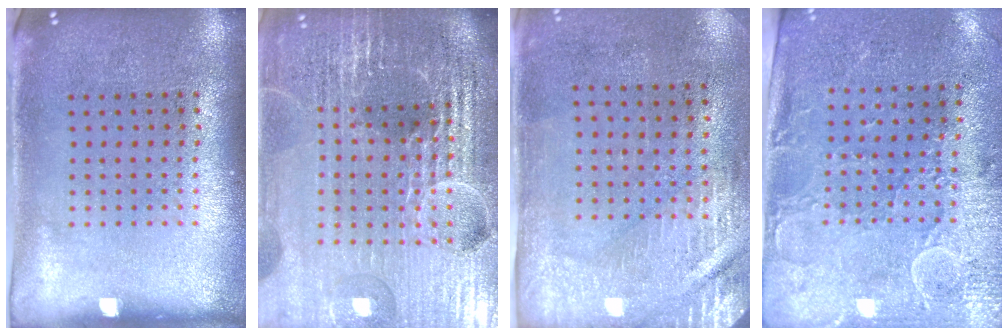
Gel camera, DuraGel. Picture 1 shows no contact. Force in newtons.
{"total": 6.6, "press": 5.8, "slide": 3.2}
{"total": 2.9, "press": 2.5, "slide": 1.5}
{"total": 2.9, "press": 2.5, "slide": 1.5}